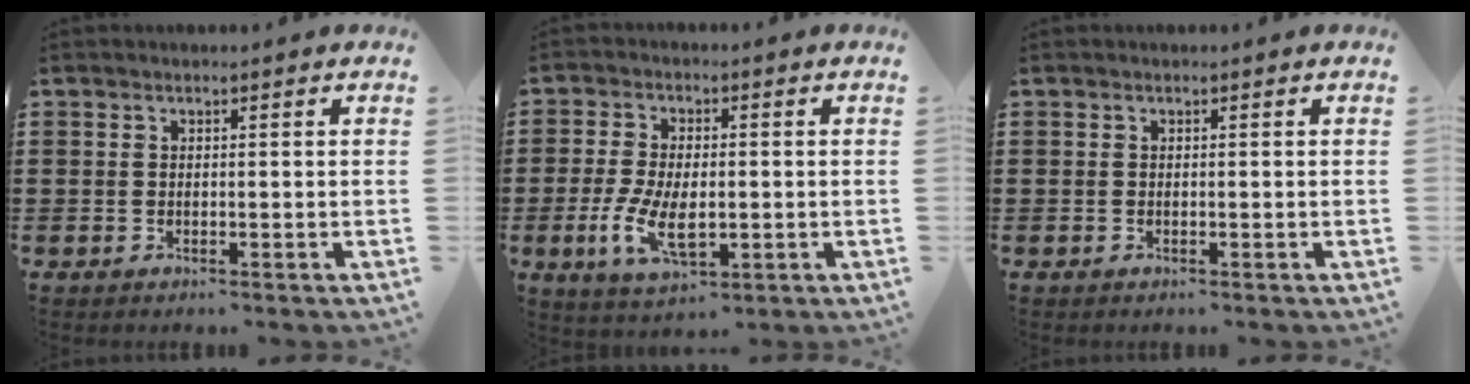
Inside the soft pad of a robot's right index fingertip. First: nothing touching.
{"total": 7.5, "force": [-1.4, 3.6, 6.4], "torque": [-0.146, -0.006, -0.029]}
{"total": 0.0}